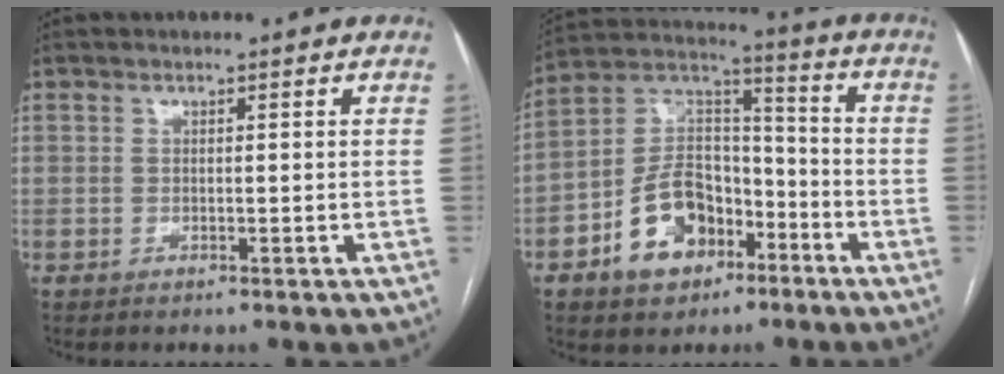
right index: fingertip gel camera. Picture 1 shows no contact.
{"total": 13.1, "force": [-6.3, 8.7, 7.6], "torque": [-0.152, 0.032, -0.105]}